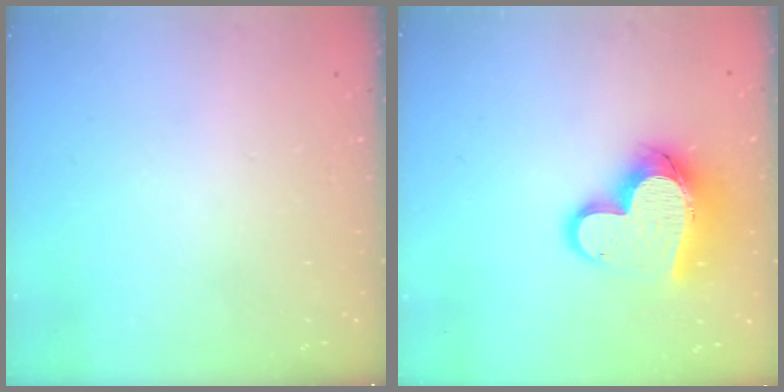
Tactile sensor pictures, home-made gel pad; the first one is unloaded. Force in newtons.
{"total": 16.9, "press": 16.9, "slide": 1.7}